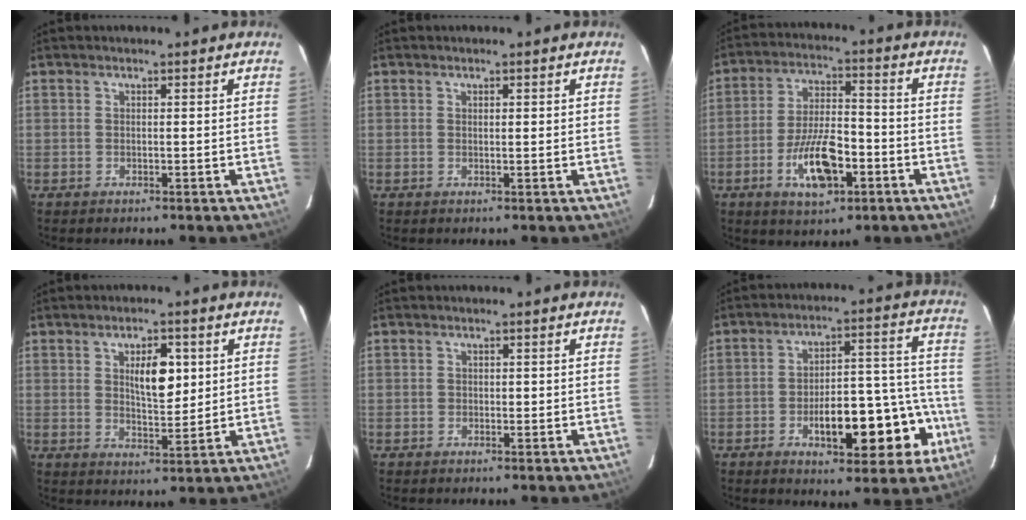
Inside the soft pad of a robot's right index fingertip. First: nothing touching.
{"total": 0.8, "force": [0.4, 0.2, 0.7], "torque": [-0.015, 0.004, 0.006]}
{"total": 10.8, "force": [-4.3, 4.0, 9.1], "torque": [-0.173, 0.003, -0.073]}
{"total": 6.5, "force": [1.9, 2.5, 5.7], "torque": [-0.094, 0.001, 0.038]}
{"total": 0.7, "force": [0.0, 0.6, 0.4], "torque": [-0.002, 0.003, -0.002]}
{"total": 15.1, "force": [-5.5, 5.8, 12.8], "torque": [-0.164, 0.038, -0.066]}